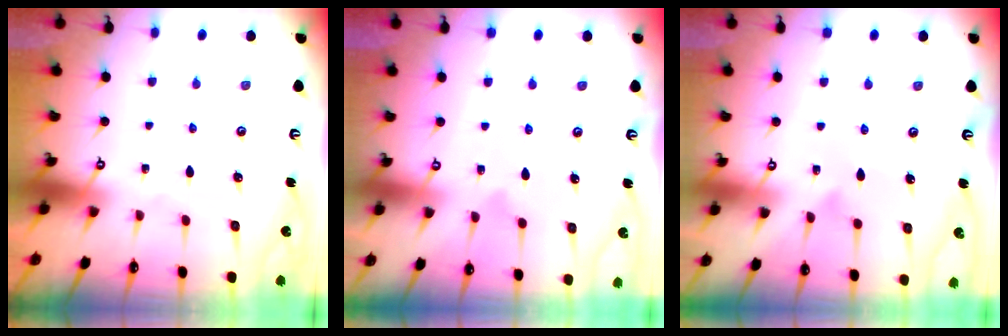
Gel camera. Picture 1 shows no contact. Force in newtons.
{"total": 6.0, "press": 6.0, "slide": 0.3}
{"total": 4.9, "press": 4.9, "slide": 0.4}